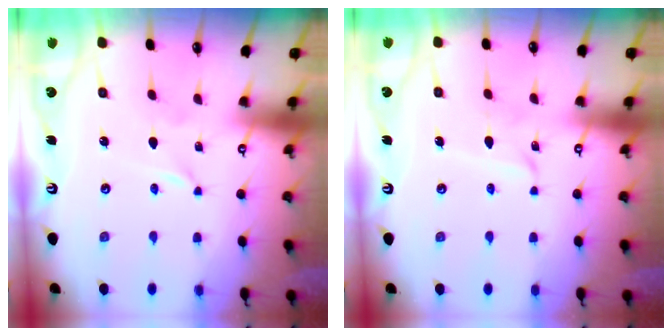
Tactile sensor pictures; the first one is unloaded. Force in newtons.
{"total": 5.1, "press": 5.1, "slide": 0.1}